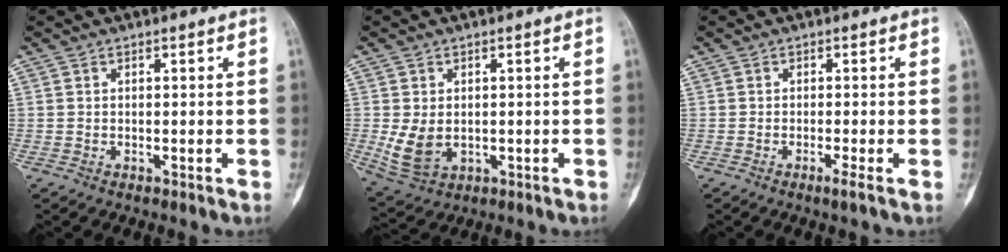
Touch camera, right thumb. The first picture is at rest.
{"total": 6.4, "force": [-0.3, 4.5, 4.5], "torque": [-0.082, -0.009, 0.012]}
{"total": 1.3, "force": [-0.7, -0.4, 1.1], "torque": [-0.027, -0.005, -0.016]}